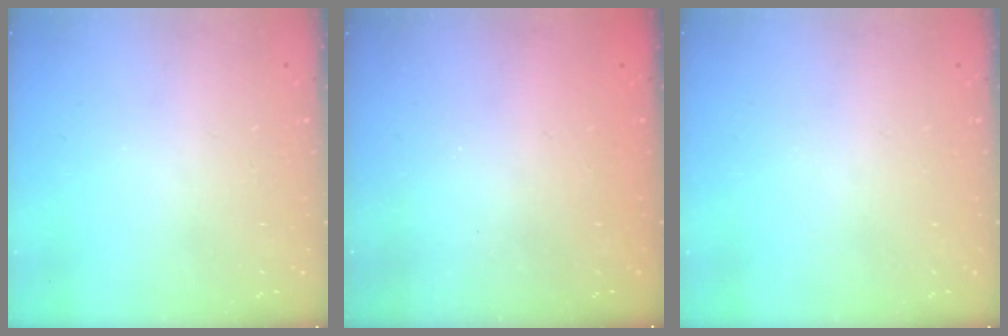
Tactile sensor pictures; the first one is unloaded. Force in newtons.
{"total": 2.2, "press": 2.1, "slide": 0.8}
{"total": 0.0}